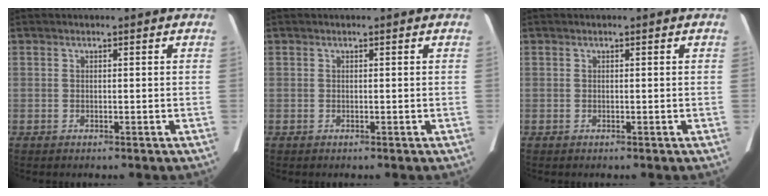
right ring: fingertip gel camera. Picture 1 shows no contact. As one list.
[{"total": 0.0}, {"total": 0.0}]